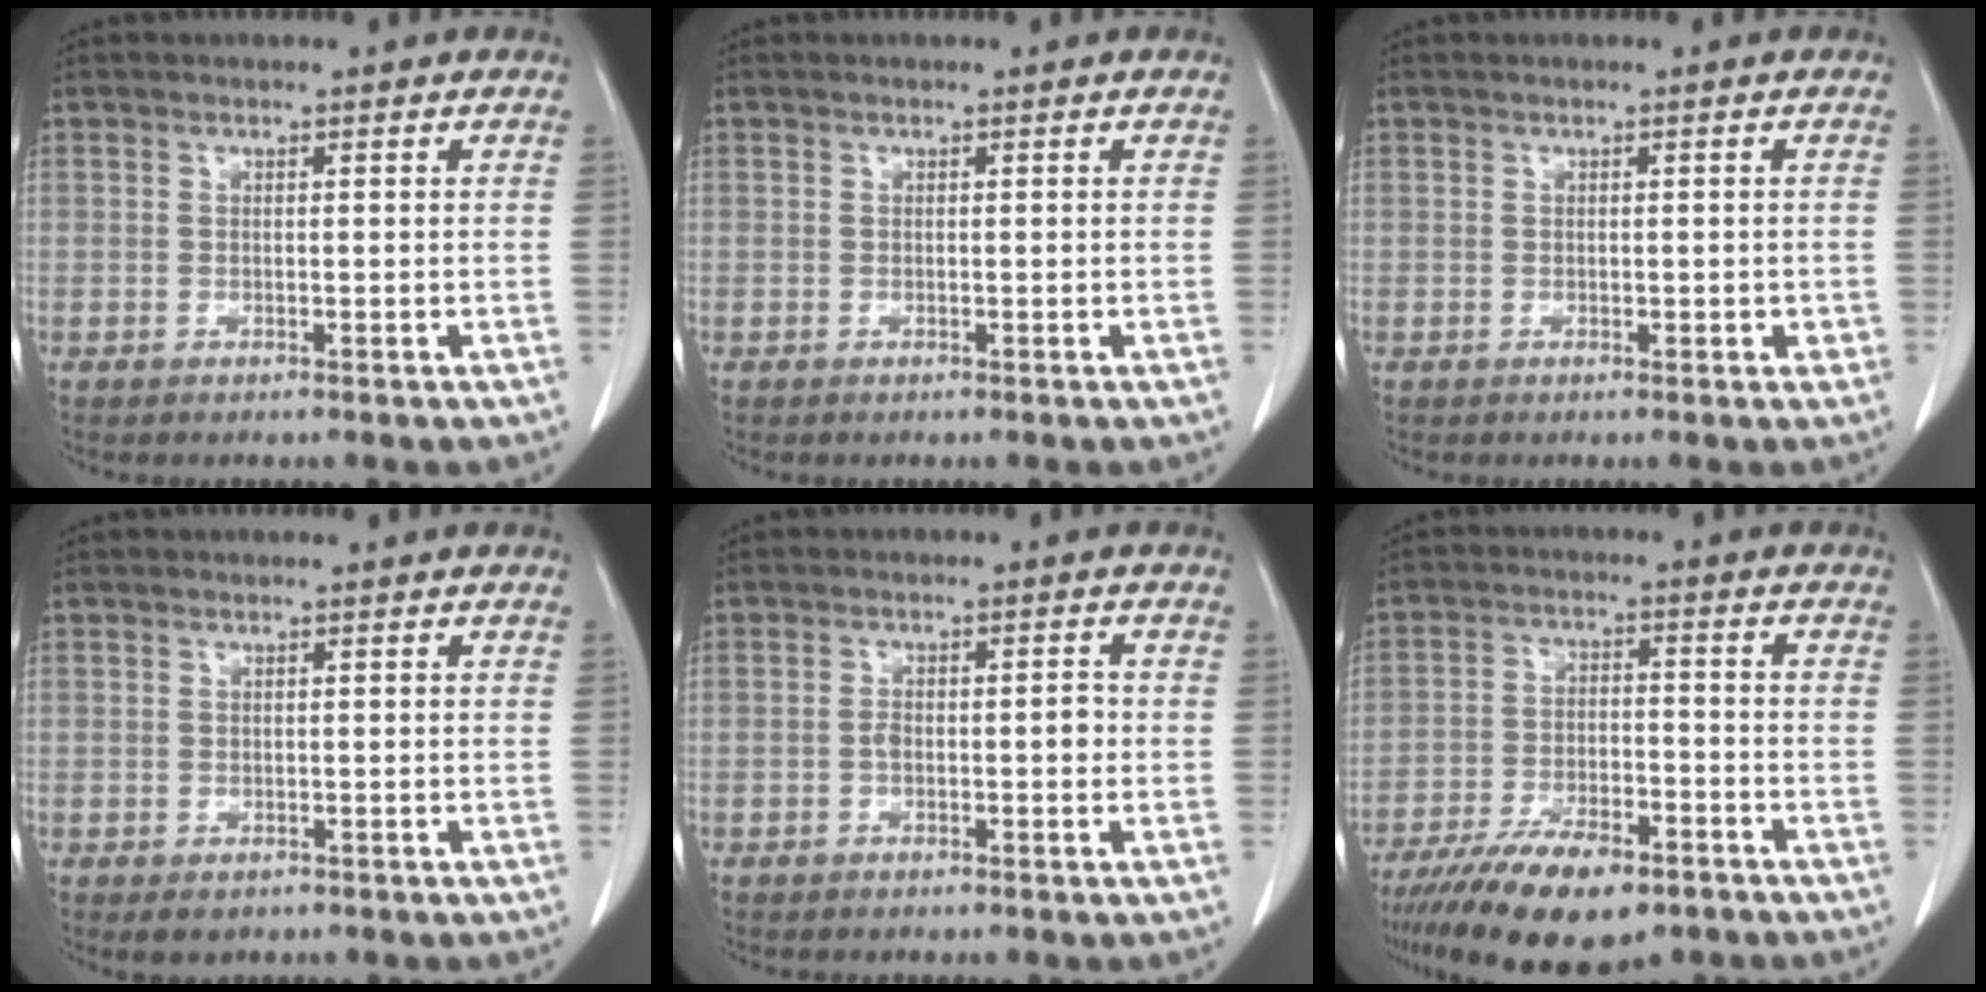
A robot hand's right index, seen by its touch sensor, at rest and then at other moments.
{"total": 0.0}
{"total": 1.3, "force": [-0.2, 0.7, 1.1], "torque": [-0.013, 0.003, 0.000]}
{"total": 1.9, "force": [-1.0, 1.4, 0.7], "torque": [-0.009, 0.000, -0.004]}
{"total": 2.9, "force": [-0.7, 1.1, 2.6], "torque": [-0.041, 0.008, -0.009]}
{"total": 13.7, "force": [-9.7, 4.7, 8.6], "torque": [-0.151, -0.014, -0.163]}